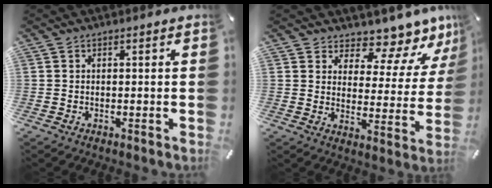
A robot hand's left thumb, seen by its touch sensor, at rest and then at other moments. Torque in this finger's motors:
{"motor_torque": [0.51, -0.40, 0.15, -0.15, -0.05]}